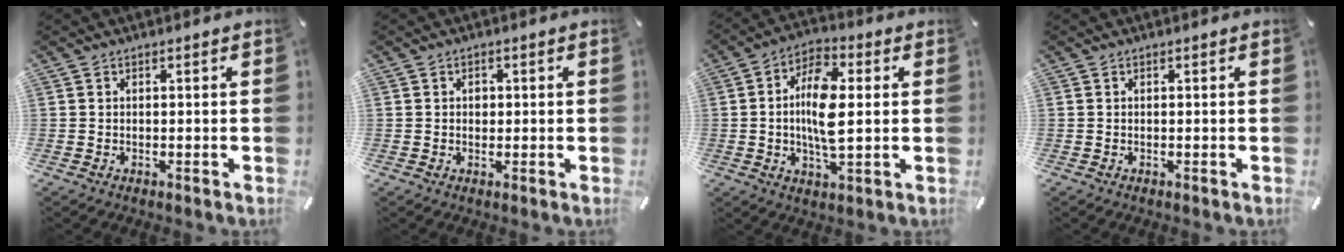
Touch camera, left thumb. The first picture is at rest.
{"total": 1.4, "force": [0.1, 1.3, 0.5], "torque": [-0.003, 0.003, -0.002]}
{"total": 11.0, "force": [0.5, 4.8, 9.9], "torque": [-0.196, 0.002, 0.005]}
{"total": 0.0}